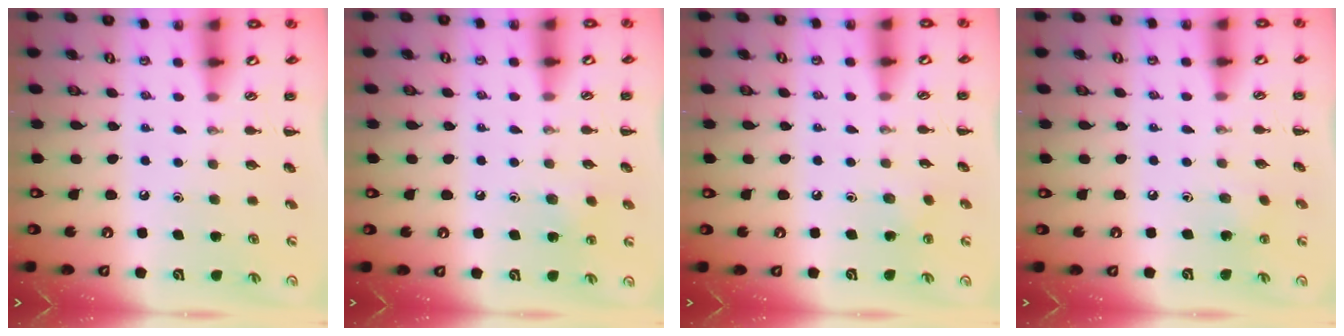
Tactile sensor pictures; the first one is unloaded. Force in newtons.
{"total": 5.3, "press": 5.0, "slide": 1.6}
{"total": 3.8, "press": 3.6, "slide": 1.0}
{"total": 2.4, "press": 2.4, "slide": 0.4}